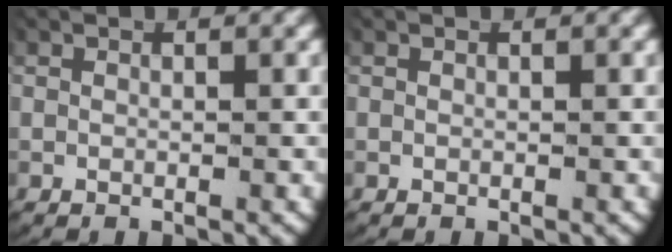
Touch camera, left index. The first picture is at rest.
{"total": 0.0}